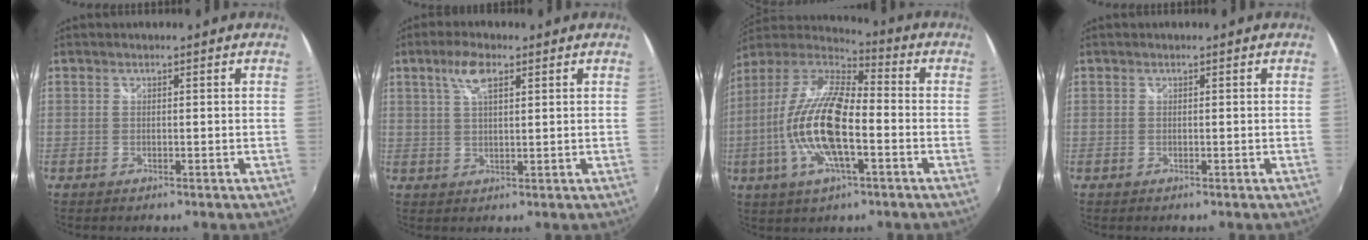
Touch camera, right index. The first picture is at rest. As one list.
[{"total": 5.1, "force": [2.6, 1.8, 4.0], "torque": [-0.076, 0.008, 0.049]}, {"total": 18.1, "force": [-4.3, 5.9, 16.6], "torque": [-0.330, -0.005, -0.090]}, {"total": 0.0}]